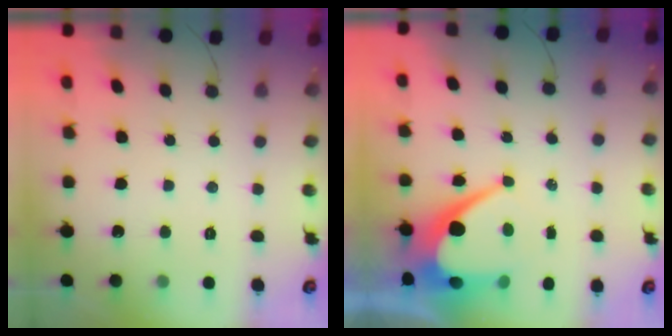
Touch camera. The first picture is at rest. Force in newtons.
{"total": 10.3, "press": 10.3, "slide": 0.5}